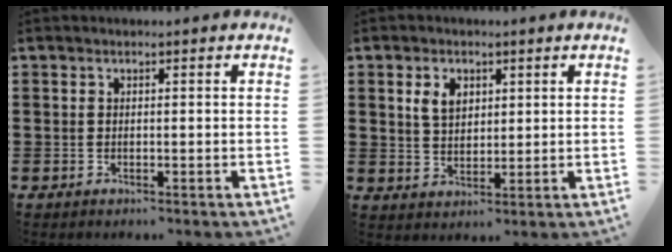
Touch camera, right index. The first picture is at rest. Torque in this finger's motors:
{"motor_torque": [0.12, -0.11, 0.12, 0.08]}